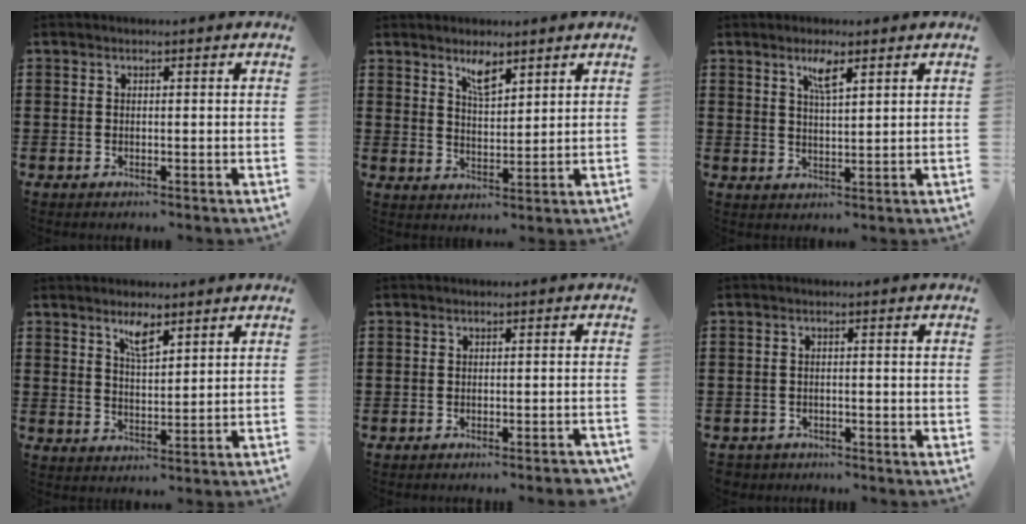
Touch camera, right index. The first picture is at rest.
{"total": 3.9, "force": [2.9, 1.1, 2.3], "torque": [-0.044, -0.001, 0.051]}
{"total": 3.6, "force": [2.2, 0.7, 2.7], "torque": [-0.052, 0.002, 0.035]}
{"total": 3.8, "force": [2.7, 0.9, 2.5], "torque": [-0.047, 0.001, 0.046]}
{"total": 1.5, "force": [-1.4, -0.2, 0.7], "torque": [-0.011, 0.001, -0.026]}
{"total": 1.4, "force": [-1.3, 0.5, -0.2], "torque": [-0.004, 0.002, -0.030]}